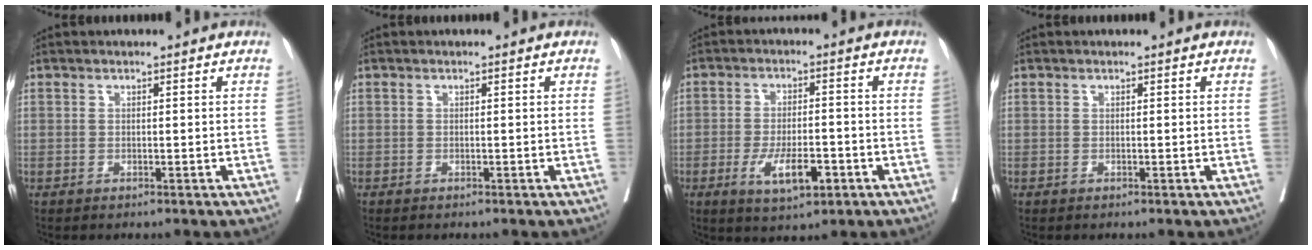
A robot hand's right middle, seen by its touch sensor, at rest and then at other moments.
{"total": 0.8, "force": [-0.7, 0.0, 0.4], "torque": [-0.002, 0.003, -0.010]}
{"total": 7.3, "force": [-3.1, 2.2, 6.2], "torque": [-0.110, -0.007, -0.045]}
{"total": 0.0}